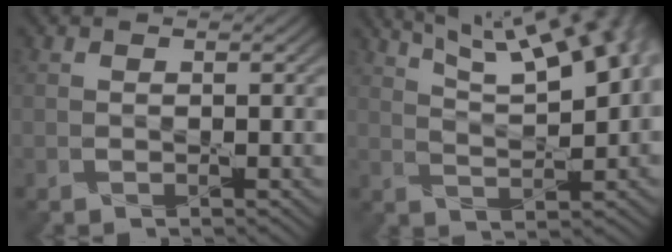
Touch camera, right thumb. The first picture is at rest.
{"total": 14.2, "force": [7.9, 4.7, 10.8], "torque": [-0.166, 0.036, 0.116]}